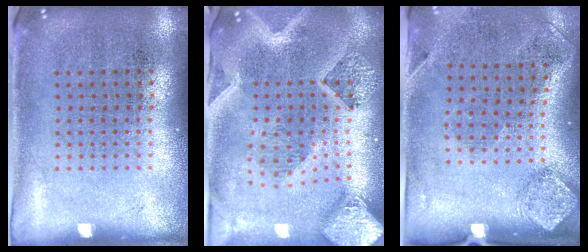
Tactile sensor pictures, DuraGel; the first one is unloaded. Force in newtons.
{"total": 4.1, "press": 3.1, "slide": 2.6}
{"total": 1.9, "press": 1.1, "slide": 1.6}